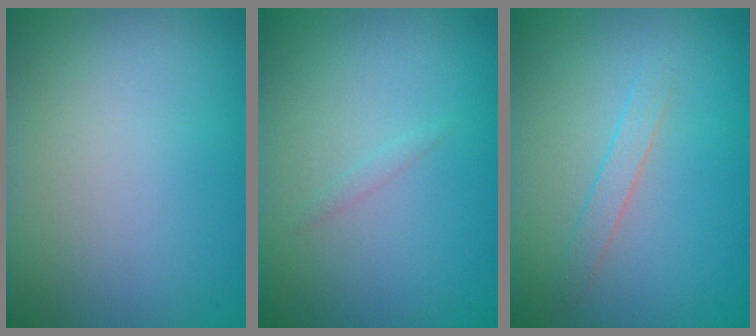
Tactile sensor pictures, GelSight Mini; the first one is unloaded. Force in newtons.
{"total": 0.5, "press": 0.5, "slide": 0.0}
{"total": 1.2, "press": 1.2, "slide": 0.1}